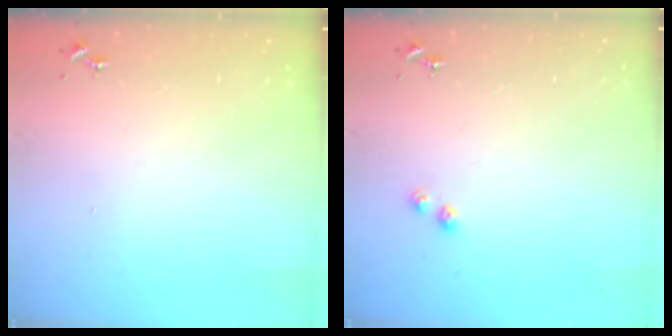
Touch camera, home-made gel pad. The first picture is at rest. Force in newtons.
{"total": 3.3, "press": 3.2, "slide": 0.3}